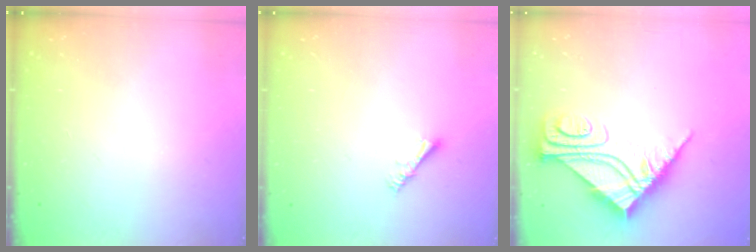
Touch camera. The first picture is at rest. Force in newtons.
{"total": 3.6, "press": 3.5, "slide": 0.7}
{"total": 10.9, "press": 10.9, "slide": 1.3}